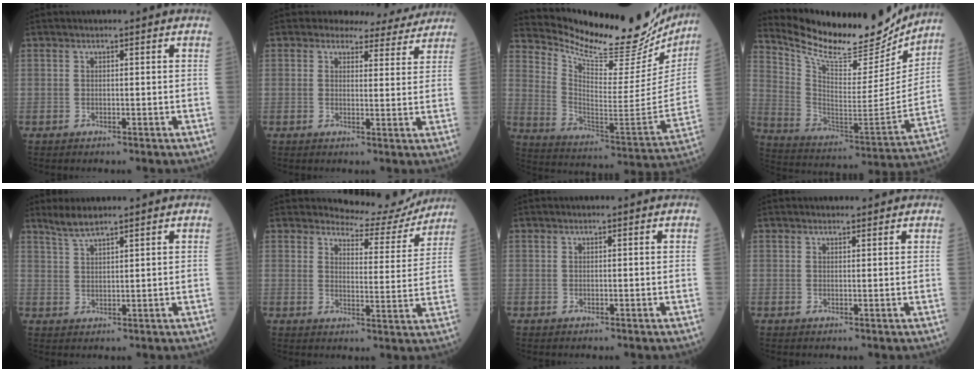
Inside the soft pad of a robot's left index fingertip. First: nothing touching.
{"total": 7.7, "force": [7.2, 2.8, 0.5], "torque": [0.014, -0.002, 0.065]}
{"total": 25.8, "force": [23.4, 5.4, 9.4], "torque": [-0.156, -0.073, 0.326]}
{"total": 21.3, "force": [19.3, 4.9, 7.3], "torque": [-0.143, -0.039, 0.304]}
{"total": 3.2, "force": [2.9, -0.1, 1.4], "torque": [-0.037, 0.009, 0.062]}
{"total": 9.1, "force": [8.9, 1.9, -0.1], "torque": [0.004, -0.023, 0.107]}
{"total": 0.0}
{"total": 1.6, "force": [1.4, 0.5, 0.2], "torque": [-0.006, 0.007, 0.019]}